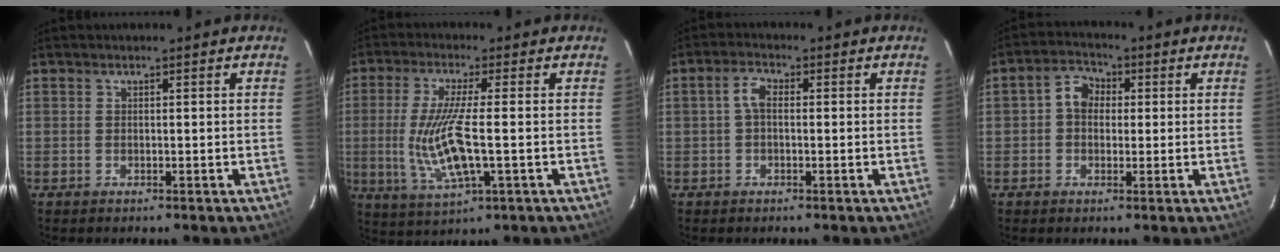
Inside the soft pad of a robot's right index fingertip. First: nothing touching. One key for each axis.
{"total": 11.1, "fx": -1.5, "fy": 1.8, "fz": 10.9, "tx": -0.222, "ty": -0.014, "tz": -0.023}
{"total": 2.7, "fx": -0.1, "fy": 1.6, "fz": 2.2, "tx": -0.047, "ty": 0.010, "tz": -0.003}
{"total": 4.6, "fx": 0.2, "fy": 3.9, "fz": 2.6, "tx": -0.049, "ty": 0.021, "tz": -0.001}